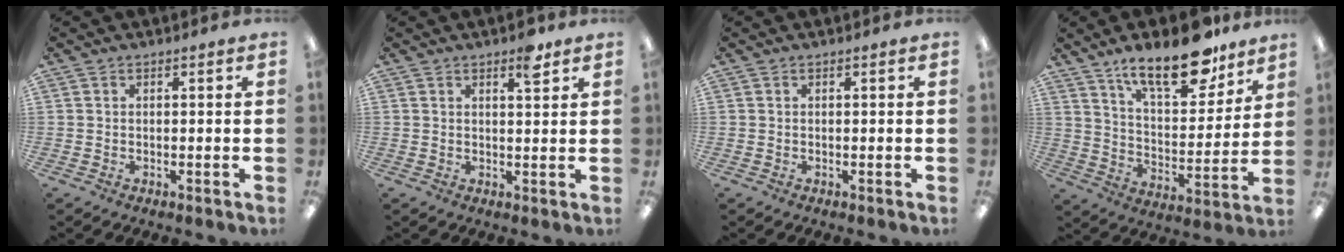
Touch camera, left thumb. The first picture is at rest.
{"total": 4.4, "force": [3.0, 1.3, 2.9], "torque": [-0.033, -0.014, 0.045]}
{"total": 0.0}
{"total": 18.4, "force": [13.3, 7.0, 10.5], "torque": [-0.163, -0.076, 0.224]}